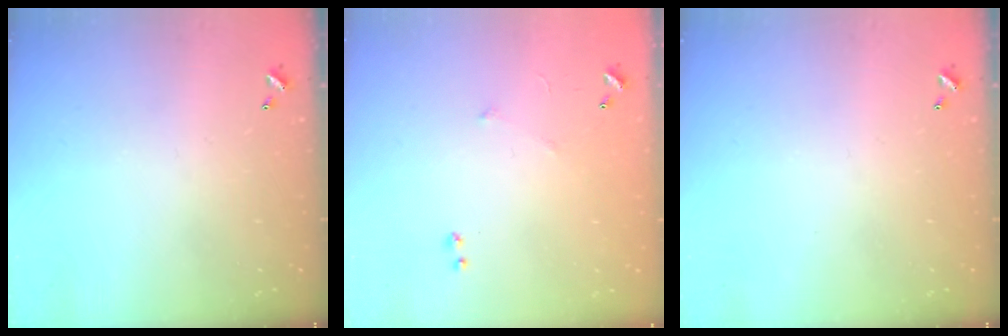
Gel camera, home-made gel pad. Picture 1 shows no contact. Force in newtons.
{"total": 5.2, "press": 5.1, "slide": 0.9}
{"total": 0.0}